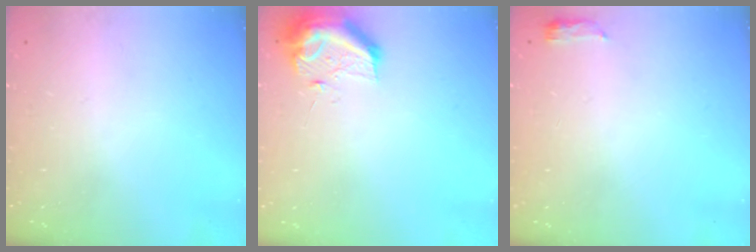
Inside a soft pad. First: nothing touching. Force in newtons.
{"total": 10.2, "press": 10.2, "slide": 0.3}
{"total": 3.7, "press": 3.5, "slide": 1.3}